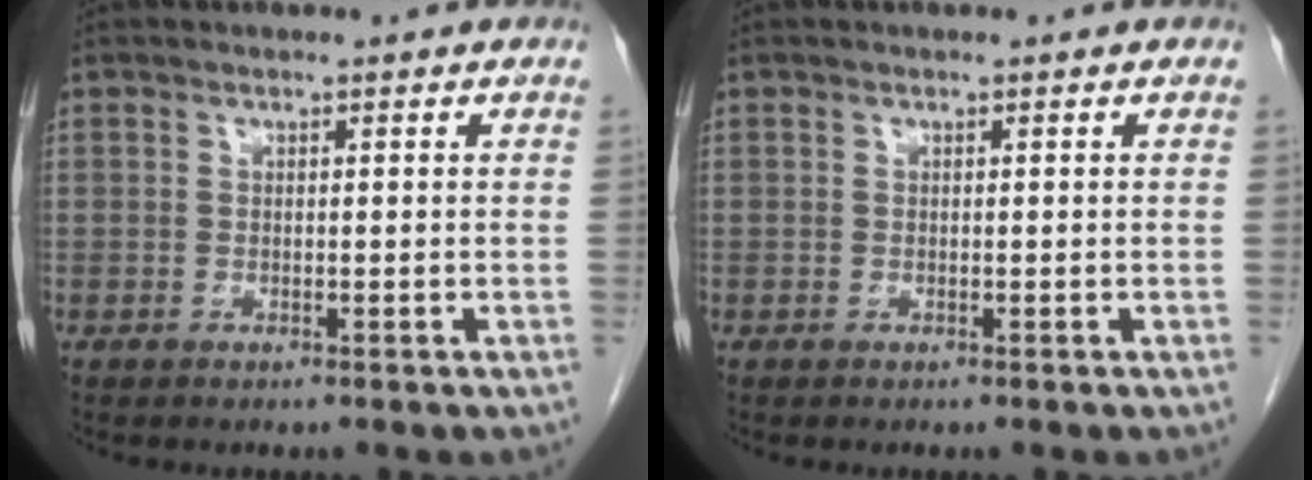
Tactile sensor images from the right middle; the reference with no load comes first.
{"total": 0.0}